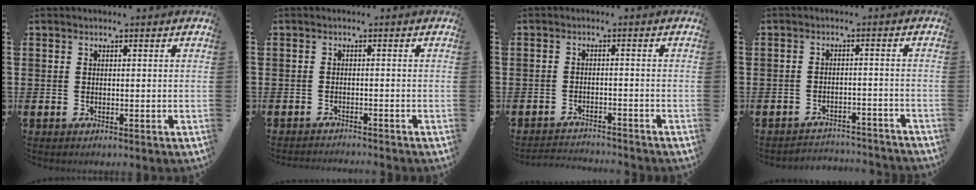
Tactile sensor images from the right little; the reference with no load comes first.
{"total": 1.1, "force": [-1.1, -0.2, -0.1], "torque": [0.000, 0.002, -0.022]}
{"total": 2.2, "force": [-2.2, -0.1, -0.1], "torque": [-0.003, 0.003, -0.048]}
{"total": 2.6, "force": [-2.6, 0.1, -0.1], "torque": [-0.004, 0.003, -0.057]}